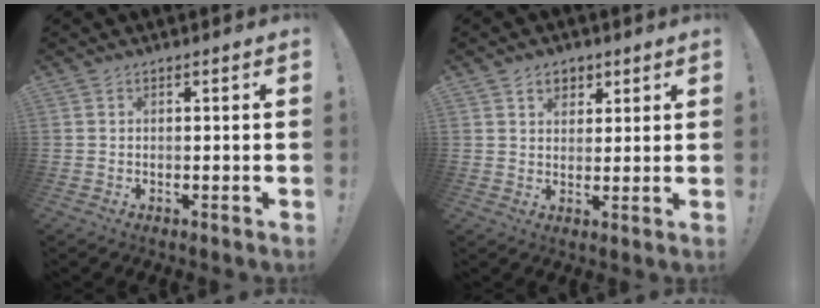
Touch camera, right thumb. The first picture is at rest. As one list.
[{"total": 5.0, "force": [2.6, 3.9, 1.8], "torque": [-0.019, -0.011, 0.046]}]